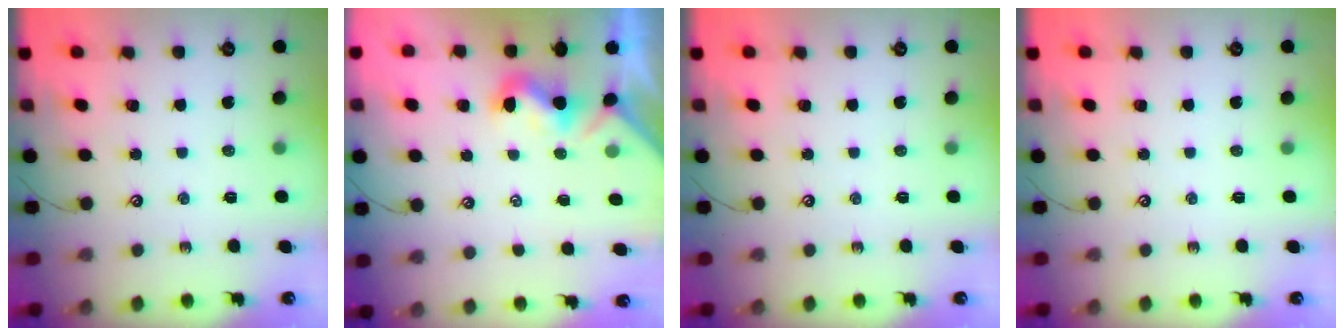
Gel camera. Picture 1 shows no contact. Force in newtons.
{"total": 1.1, "press": 1.0, "slide": 0.5}
{"total": 0.0}
{"total": 0.0}